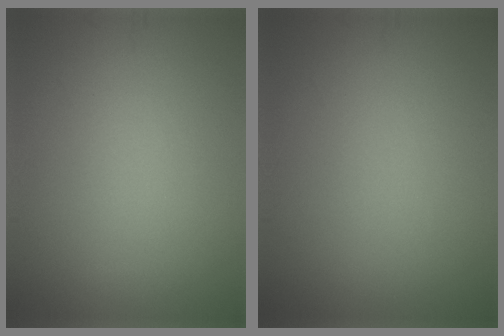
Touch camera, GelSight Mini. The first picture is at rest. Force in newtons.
{"total": 0.0}